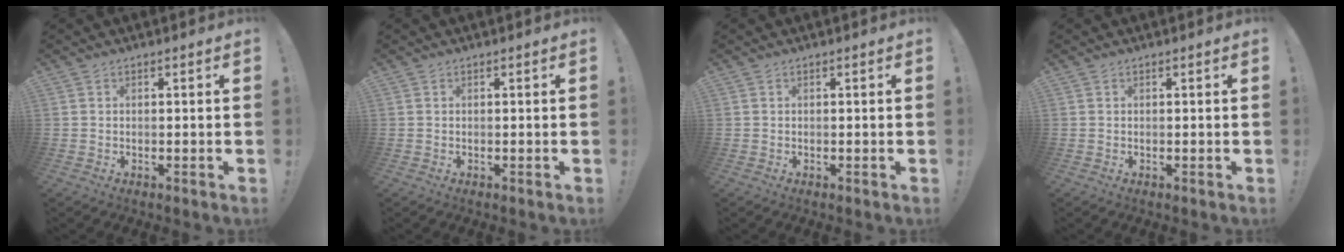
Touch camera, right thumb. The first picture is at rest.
{"total": 0.0}
{"total": 0.0}
{"total": 0.0}